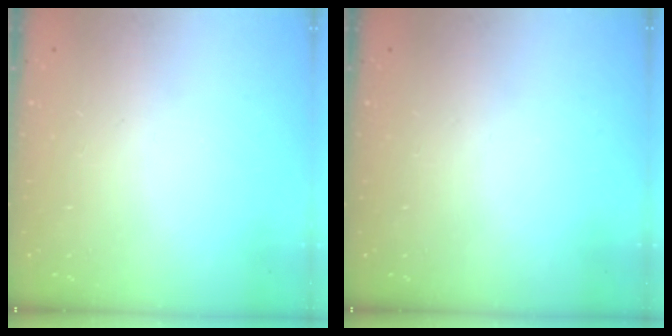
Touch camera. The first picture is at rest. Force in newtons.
{"total": 0.0}